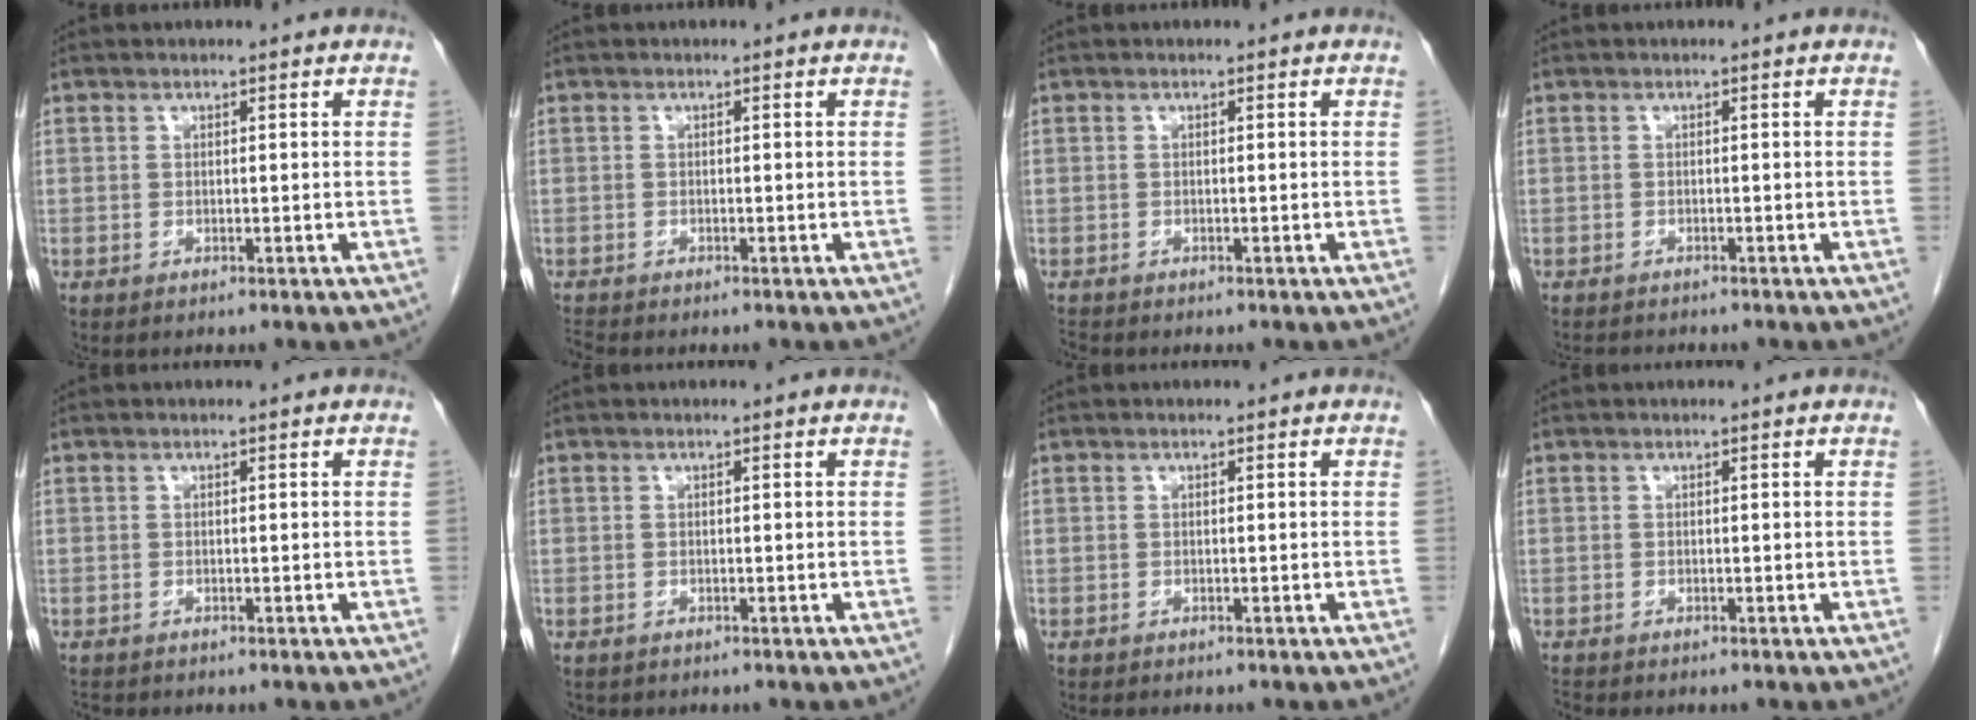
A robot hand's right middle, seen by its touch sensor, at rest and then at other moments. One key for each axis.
{"total": 1.1, "fx": -1.1, "fy": -0.3, "fz": -0.1, "tx": -0.008, "ty": -0.011, "tz": -0.021}
{"total": 0.9, "fx": -0.9, "fy": 0.0, "fz": 0.0, "tx": -0.009, "ty": -0.007, "tz": -0.017}
{"total": 3.0, "fx": -2.8, "fy": 0.7, "fz": 0.9, "tx": -0.017, "ty": -0.009, "tz": -0.038}
{"total": 1.3, "fx": -1.2, "fy": 0.3, "fz": 0.2, "tx": -0.012, "ty": -0.006, "tz": -0.020}
{"total": 1.0, "fx": -0.9, "fy": 0.5, "fz": 0.2, "tx": -0.016, "ty": -0.002, "tz": -0.013}
{"total": 0.9, "fx": -0.8, "fy": 0.1, "fz": 0.3, "tx": -0.012, "ty": -0.004, "tz": -0.011}
{"total": 0.9, "fx": -0.9, "fy": 0.0, "fz": 0.0, "tx": -0.009, "ty": -0.007, "tz": -0.017}